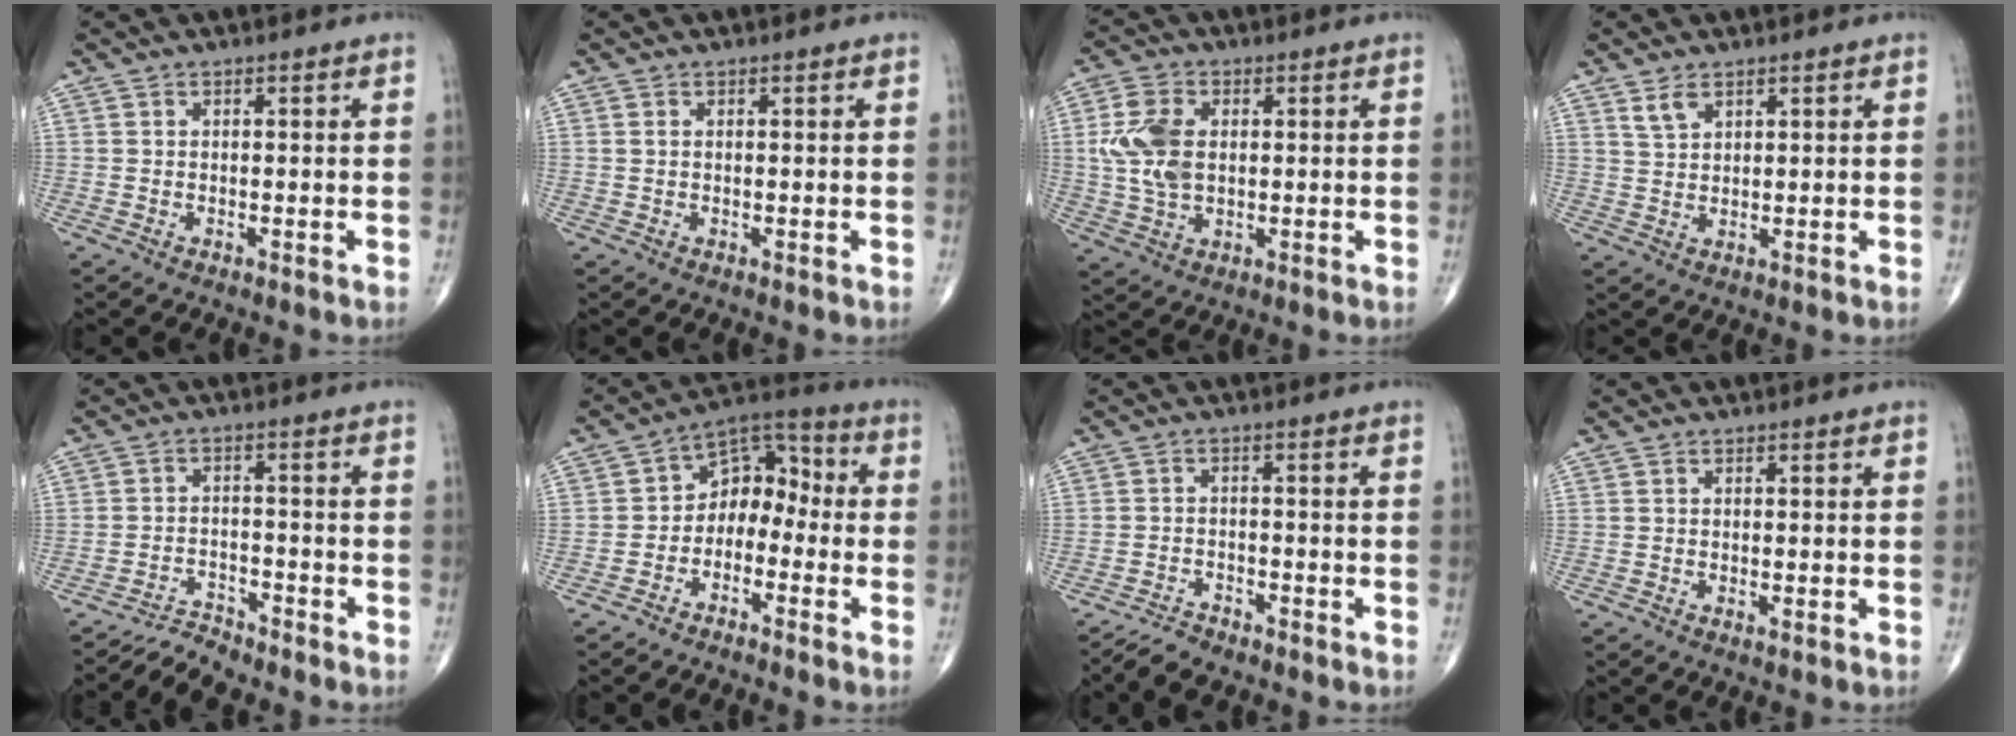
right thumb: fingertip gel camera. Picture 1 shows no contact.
{"total": 0.6, "force": [0.2, 0.3, 0.4], "torque": [-0.010, 0.006, 0.004]}
{"total": 9.5, "force": [1.1, 6.1, 7.2], "torque": [-0.149, 0.003, 0.026]}
{"total": 3.1, "force": [2.1, 1.6, 1.7], "torque": [-0.028, -0.010, 0.047]}
{"total": 3.7, "force": [-3.7, 0.3, -0.2], "torque": [0.001, 0.022, -0.067]}
{"total": 9.1, "force": [-2.4, 6.5, 5.8], "torque": [-0.058, 0.060, -0.058]}
{"total": 3.5, "force": [-3.3, 0.8, 1.0], "torque": [-0.029, 0.005, -0.062]}
{"total": 0.6, "force": [-0.1, 0.2, 0.6], "torque": [-0.014, -0.004, -0.002]}